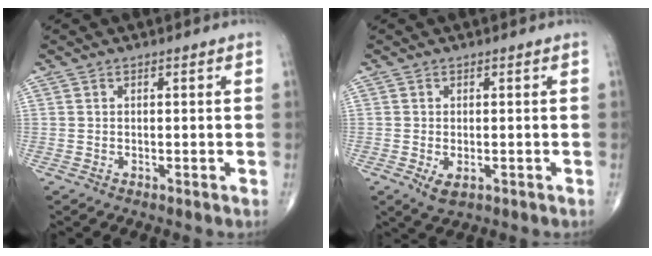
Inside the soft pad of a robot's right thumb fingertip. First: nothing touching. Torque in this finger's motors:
{"motor_torque": [-0.38, 0.07, 0.18, 0.15, 0.07]}